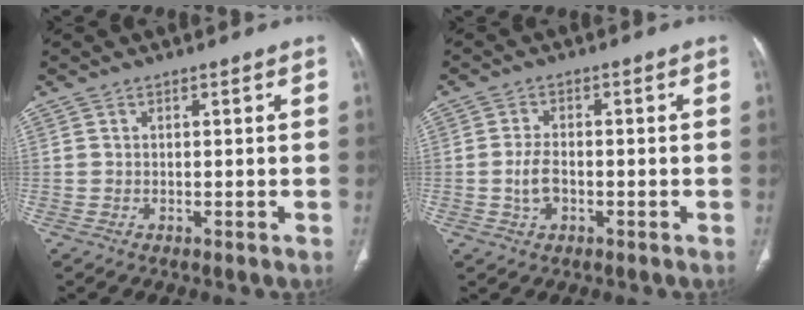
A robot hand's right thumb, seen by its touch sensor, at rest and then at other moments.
{"total": 4.0, "force": [-0.9, 2.5, 3.0], "torque": [-0.056, 0.012, -0.016]}